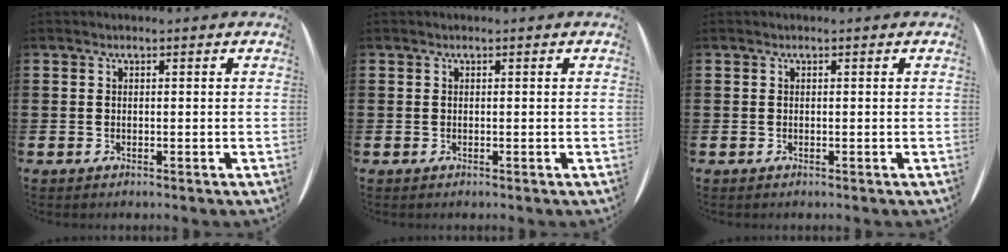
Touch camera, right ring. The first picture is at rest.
{"total": 0.0}
{"total": 0.0}